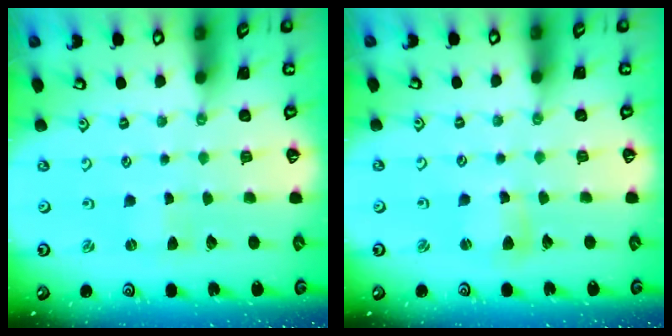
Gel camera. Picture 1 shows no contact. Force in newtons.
{"total": 3.7, "press": 3.7, "slide": 0.3}